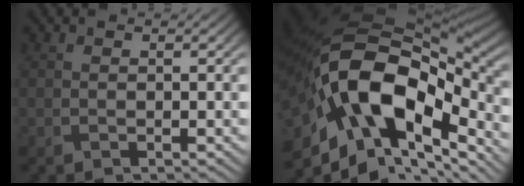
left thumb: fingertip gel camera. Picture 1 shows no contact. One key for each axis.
{"total": 19.3, "fx": -4.6, "fy": 10.9, "fz": 15.3, "tx": -0.311, "ty": -0.022, "tz": -0.066}